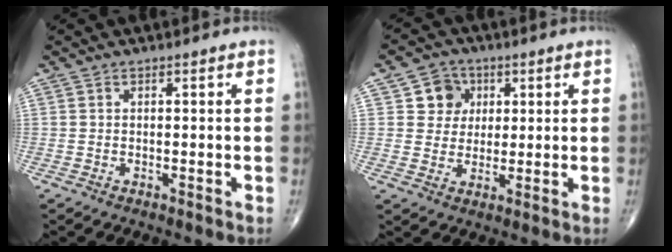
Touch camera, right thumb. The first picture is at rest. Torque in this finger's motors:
{"motor_torque": [-0.36, 0.37, 0.02, -0.02, 0.01]}